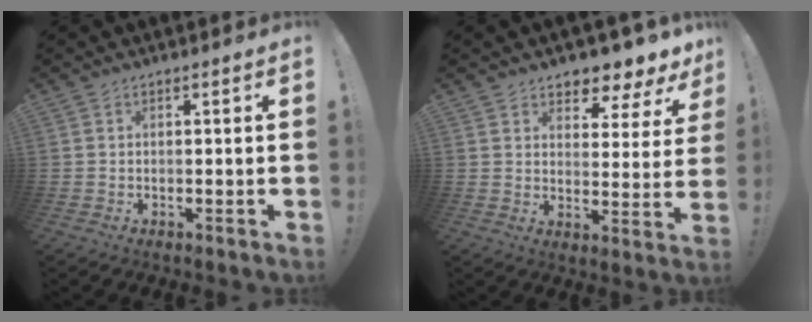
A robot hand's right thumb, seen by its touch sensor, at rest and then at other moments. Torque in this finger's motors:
{"motor_torque": [0.62, 2.15, -0.05, 0.17, 0.00]}